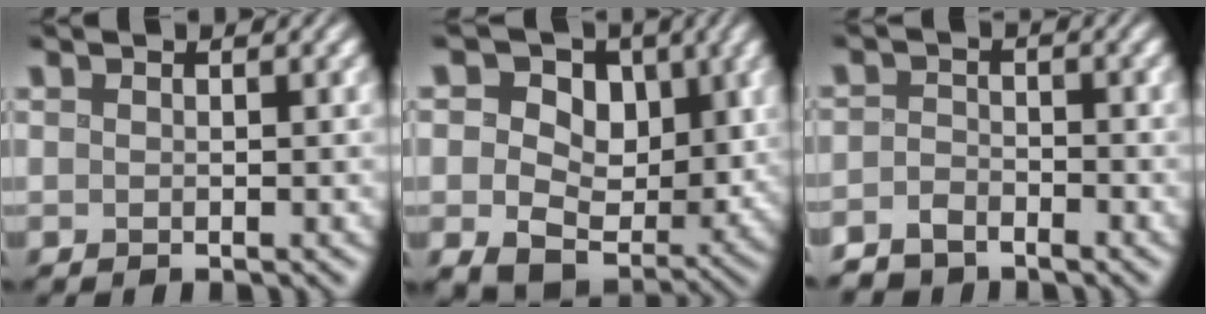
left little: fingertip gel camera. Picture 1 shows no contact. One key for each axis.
{"total": 9.3, "fx": 1.1, "fy": 7.0, "fz": 6.0, "tx": -0.102, "ty": -0.015, "tz": 0.011}
{"total": 2.9, "fx": -2.4, "fy": 1.4, "fz": 0.6, "tx": -0.009, "ty": 0.001, "tz": -0.048}